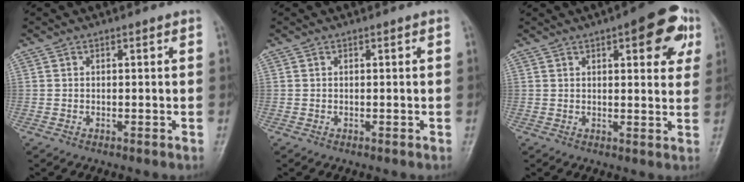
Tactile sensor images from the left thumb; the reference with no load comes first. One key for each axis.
{"total": 0.0}
{"total": 11.5, "fx": 5.2, "fy": 4.4, "fz": 9.2, "tx": -0.075, "ty": -0.008, "tz": 0.055}